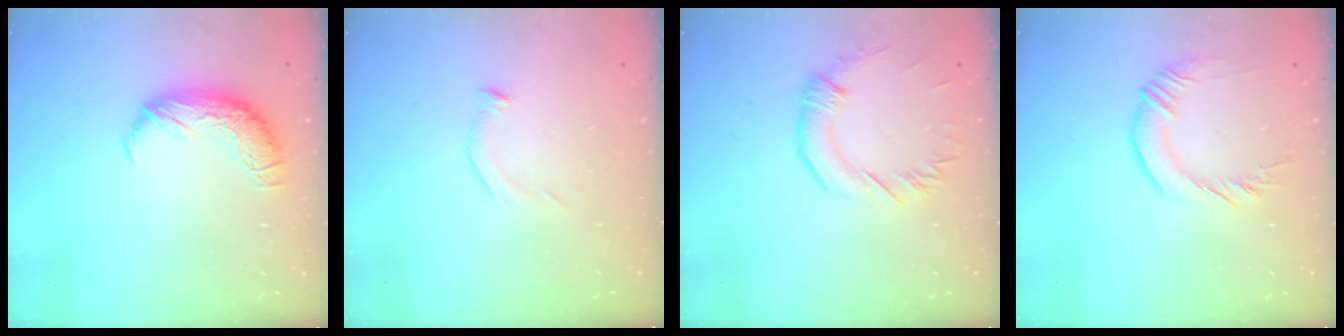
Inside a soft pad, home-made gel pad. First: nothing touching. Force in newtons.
{"total": 6.6, "press": 6.6, "slide": 0.6}
{"total": 0.8, "press": 0.7, "slide": 0.4}
{"total": 1.2, "press": 0.8, "slide": 0.9}